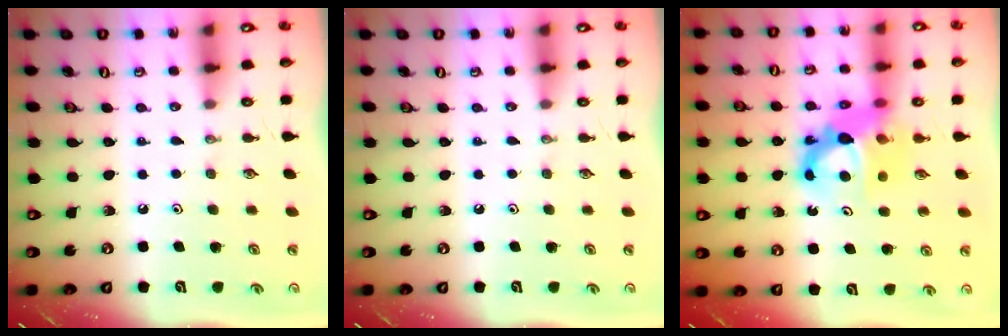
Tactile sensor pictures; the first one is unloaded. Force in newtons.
{"total": 0.0}
{"total": 12.3, "press": 12.3, "slide": 1.4}